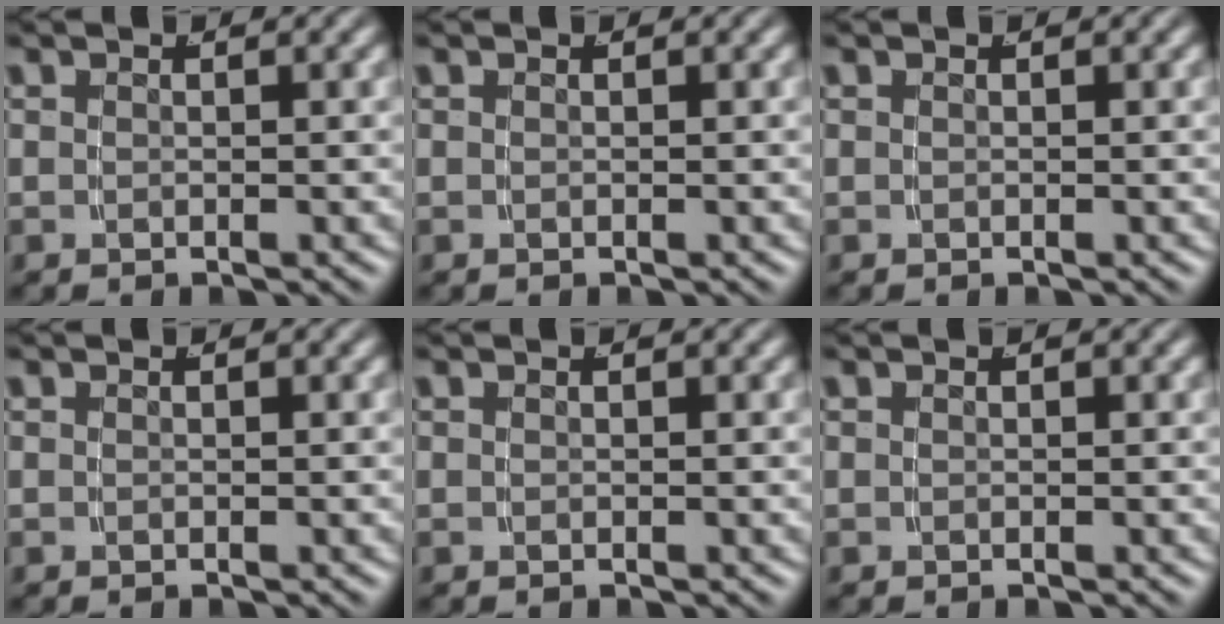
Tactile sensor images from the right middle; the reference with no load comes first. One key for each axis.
{"total": 0.0}
{"total": 0.0}
{"total": 0.0}
{"total": 0.0}
{"total": 0.0}